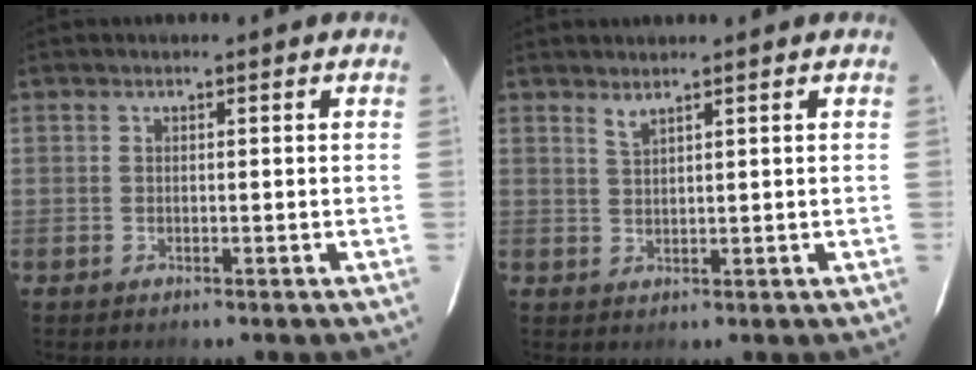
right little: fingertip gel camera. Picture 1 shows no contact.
{"total": 1.6, "force": [1.4, 0.0, 0.8], "torque": [-0.015, 0.000, 0.026]}